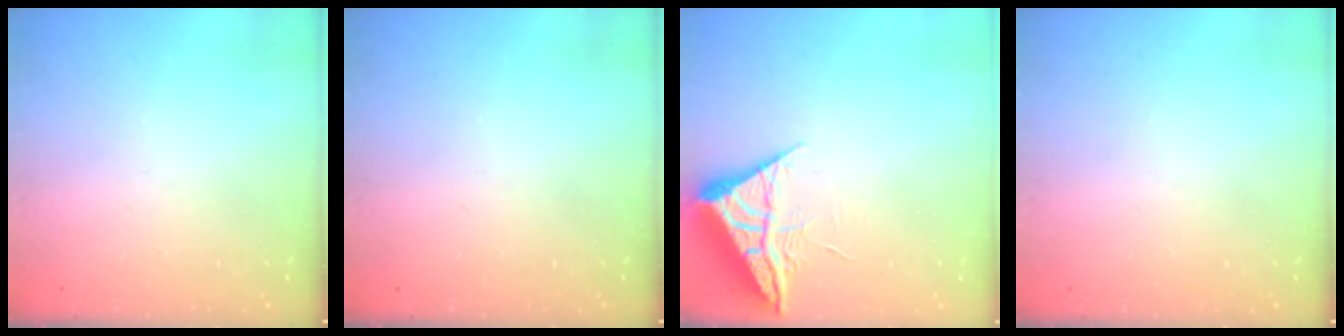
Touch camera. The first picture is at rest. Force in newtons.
{"total": 0.0}
{"total": 7.0, "press": 7.0, "slide": 0.3}
{"total": 0.0}